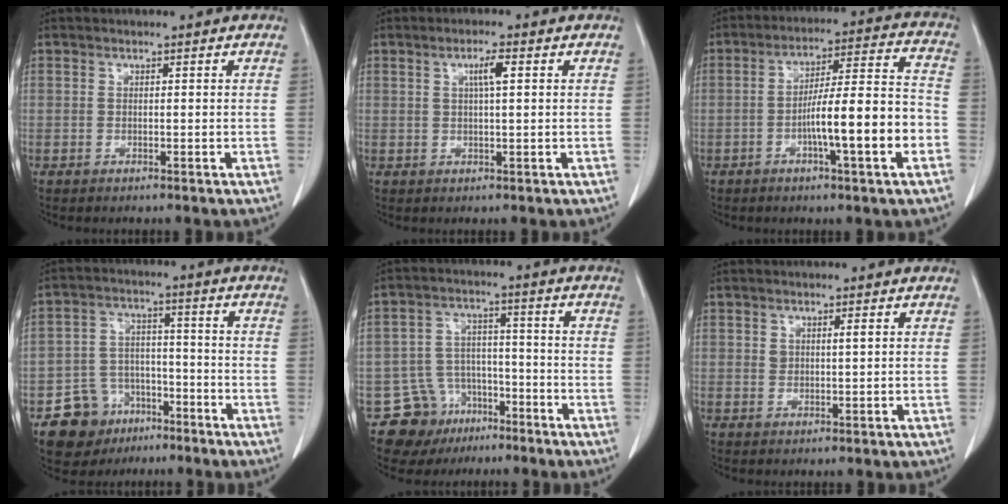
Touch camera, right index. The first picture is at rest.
{"total": 3.0, "force": [1.0, 0.2, 2.9], "torque": [-0.048, 0.003, 0.016]}
{"total": 13.5, "force": [-4.1, 0.8, 12.8], "torque": [-0.202, 0.016, -0.064]}
{"total": 8.7, "force": [-5.1, 7.0, 1.3], "torque": [-0.021, 0.026, -0.077]}
{"total": 9.6, "force": [-5.8, 7.7, 0.8], "torque": [-0.011, 0.043, -0.085]}
{"total": 1.4, "force": [0.7, 0.4, 1.2], "torque": [-0.021, -0.001, 0.012]}